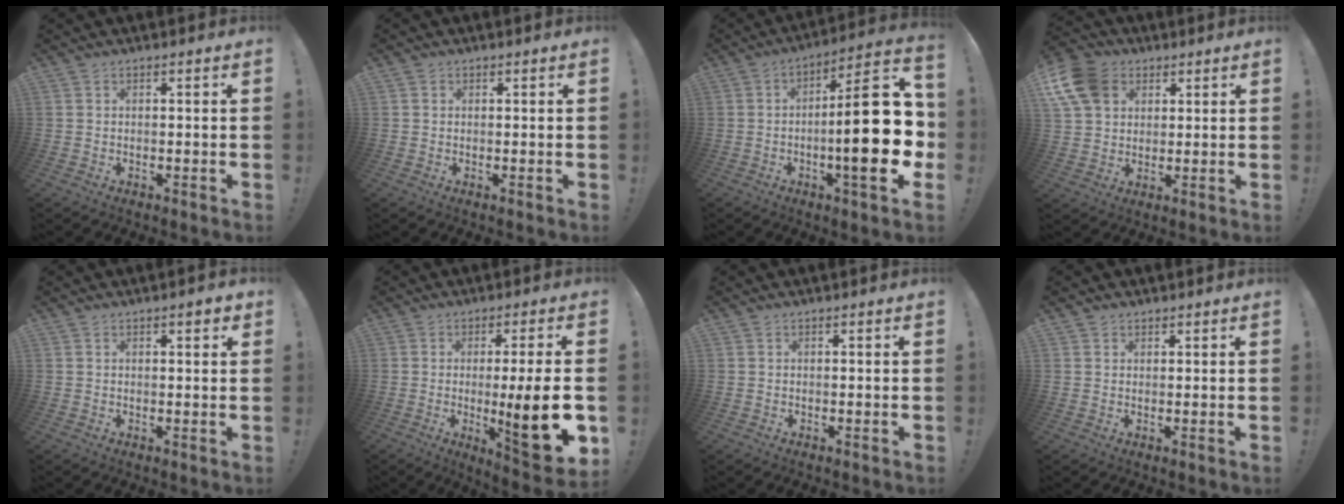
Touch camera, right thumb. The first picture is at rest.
{"total": 0.8, "force": [0.4, 0.7, 0.0], "torque": [0.009, -0.001, 0.006]}
{"total": 24.5, "force": [-2.6, 6.3, 23.5], "torque": [-0.350, 0.012, -0.042]}
{"total": 13.1, "force": [5.0, 10.2, 6.5], "torque": [-0.116, -0.021, 0.102]}
{"total": 2.2, "force": [1.2, 0.7, 1.7], "torque": [-0.019, -0.004, 0.017]}
{"total": 16.5, "force": [-2.6, 2.0, 16.2], "torque": [-0.225, -0.004, -0.030]}
{"total": 0.0}
{"total": 1.3, "force": [1.1, 0.7, 0.1], "torque": [0.003, -0.005, 0.020]}